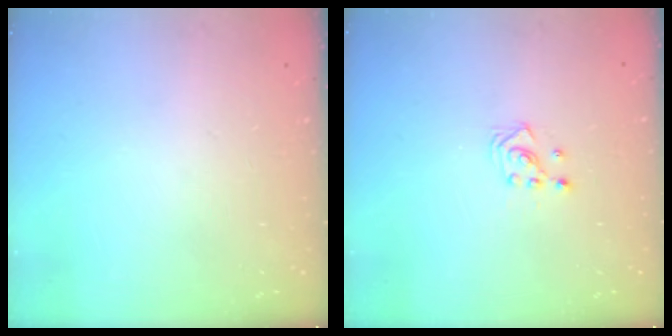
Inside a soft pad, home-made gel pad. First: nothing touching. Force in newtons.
{"total": 3.2, "press": 3.2, "slide": 0.4}